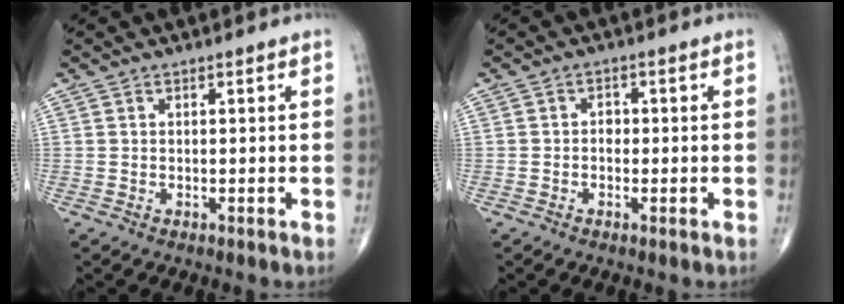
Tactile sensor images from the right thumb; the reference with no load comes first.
{"total": 1.7, "force": [-0.4, 1.4, 0.9], "torque": [0.003, 0.008, -0.011]}